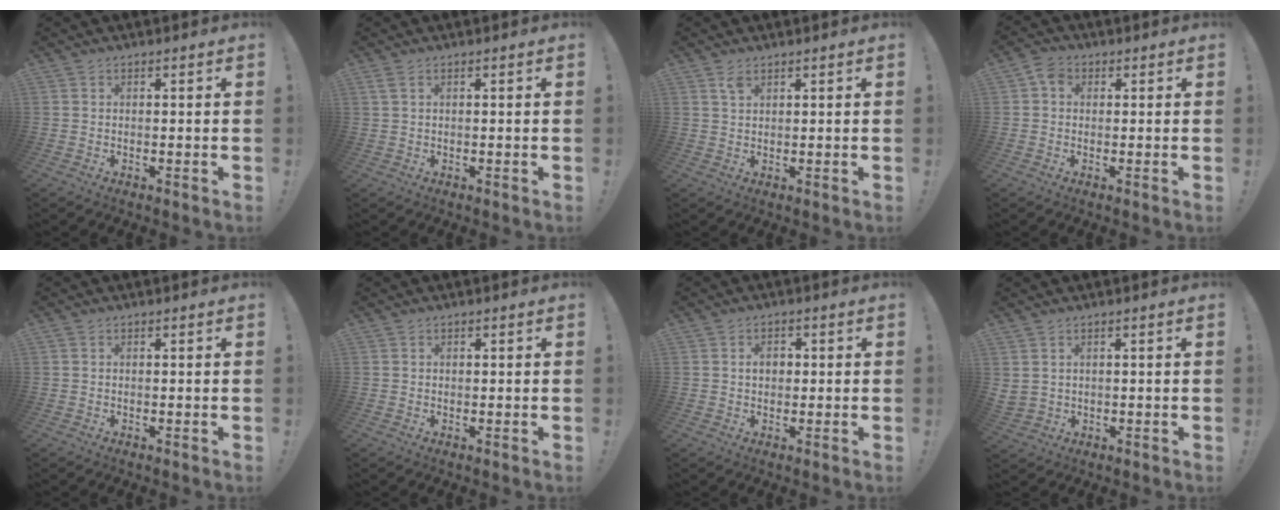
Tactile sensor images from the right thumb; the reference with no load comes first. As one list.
[{"total": 1.6, "force": [0.8, 0.4, 1.3], "torque": [-0.025, 0.001, 0.016]}, {"total": 2.6, "force": [1.5, 1.2, 1.8], "torque": [-0.030, -0.002, 0.026]}, {"total": 3.7, "force": [0.4, 2.8, 2.4], "torque": [-0.051, 0.011, 0.010]}, {"total": 0.0}, {"total": 0.7, "force": [-0.2, 0.6, 0.3], "torque": [-0.011, 0.006, -0.003]}, {"total": 3.4, "force": [0.1, 2.4, 2.3], "torque": [-0.039, 0.006, -0.002]}, {"total": 2.5, "force": [1.5, 1.8, 0.8], "torque": [-0.012, -0.007, 0.028]}]